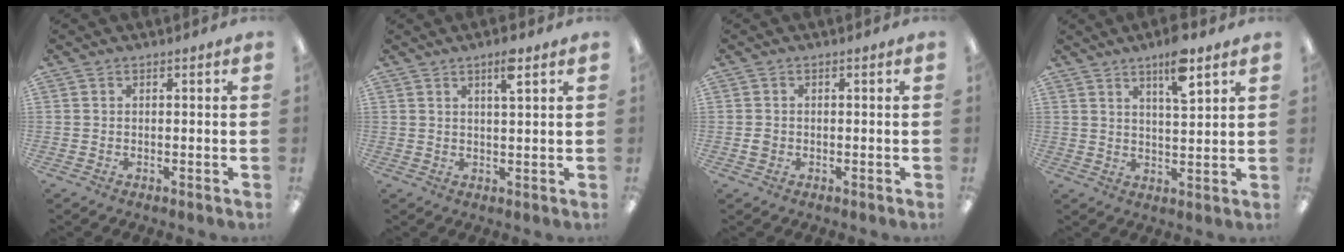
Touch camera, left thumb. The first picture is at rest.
{"total": 4.6, "force": [2.9, 0.7, 3.6], "torque": [-0.063, -0.002, 0.044]}
{"total": 1.3, "force": [-0.2, 1.2, 0.6], "torque": [-0.012, 0.004, -0.006]}
{"total": 8.7, "force": [5.6, 2.2, 6.2], "torque": [-0.096, -0.025, 0.089]}